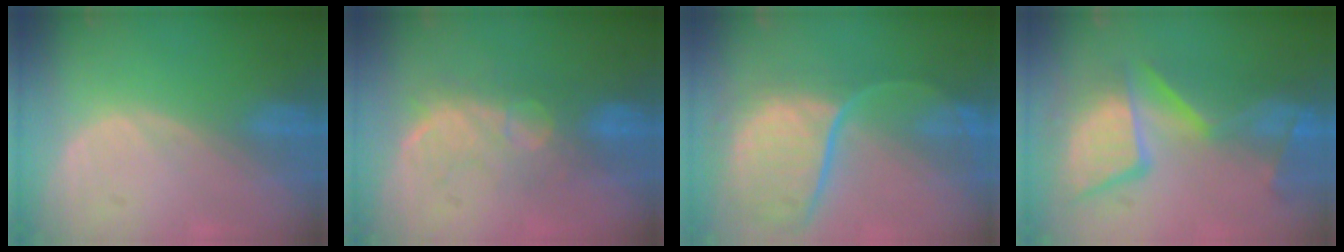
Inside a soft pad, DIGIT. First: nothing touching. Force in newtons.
{"total": 7.6, "press": 7.3, "slide": 2.1}
{"total": 12.1, "press": 9.8, "slide": 7.1}
{"total": 12.5, "press": 11.3, "slide": 5.3}